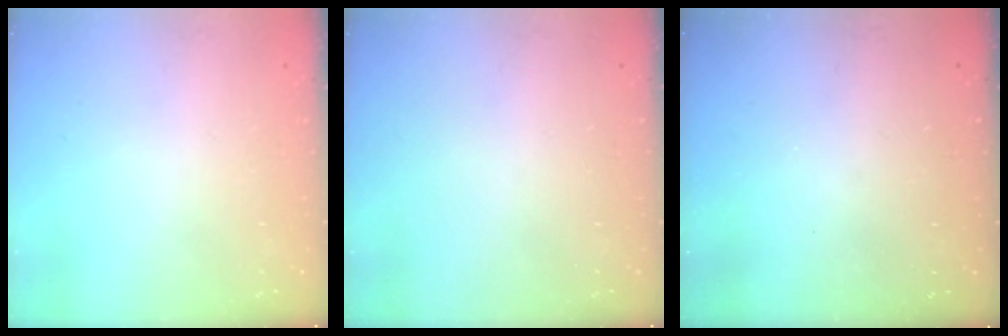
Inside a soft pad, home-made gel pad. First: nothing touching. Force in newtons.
{"total": 0.0}
{"total": 3.2, "press": 3.2, "slide": 0.1}